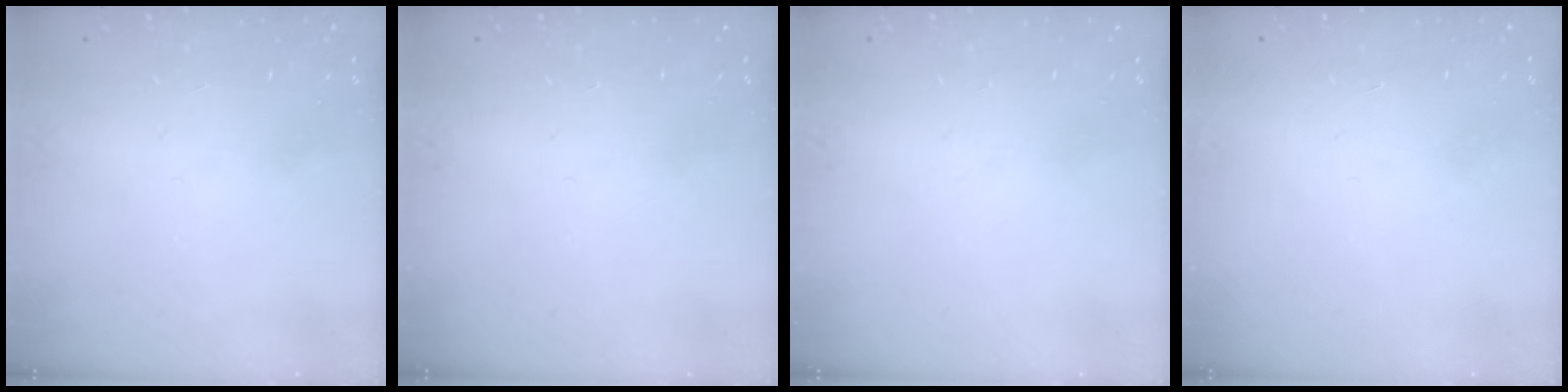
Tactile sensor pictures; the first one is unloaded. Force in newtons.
{"total": 0.0}
{"total": 0.0}
{"total": 1.5, "press": 1.5, "slide": 0.1}